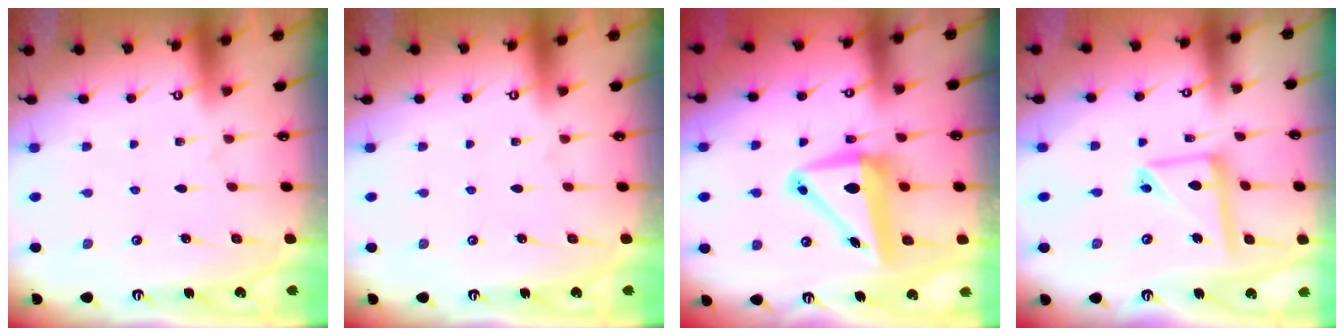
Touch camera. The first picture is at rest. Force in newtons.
{"total": 0.0}
{"total": 9.8, "press": 9.6, "slide": 1.8}
{"total": 11.7, "press": 11.6, "slide": 1.2}